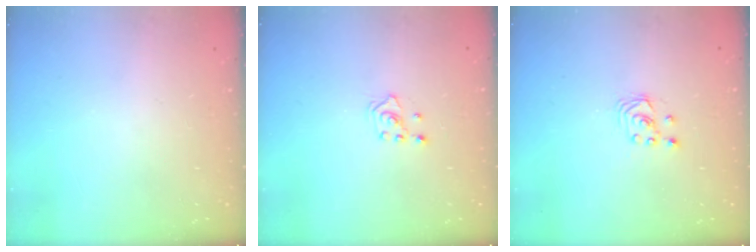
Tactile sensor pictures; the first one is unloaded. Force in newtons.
{"total": 2.0, "press": 1.8, "slide": 0.9}
{"total": 1.8, "press": 1.8, "slide": 0.2}